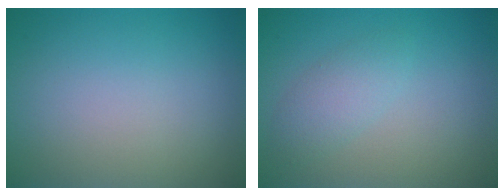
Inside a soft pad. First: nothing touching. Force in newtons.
{"total": 2.2, "press": 2.2, "slide": 0.1}